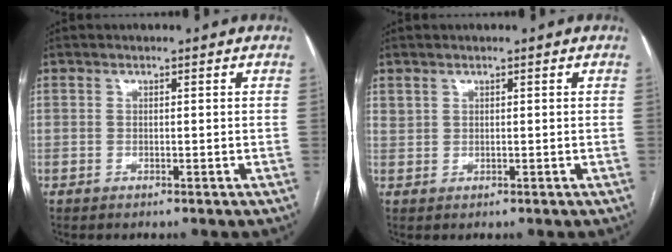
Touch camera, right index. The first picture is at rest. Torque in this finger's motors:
{"motor_torque": [-0.10, 0.03, -0.03, 0.00]}